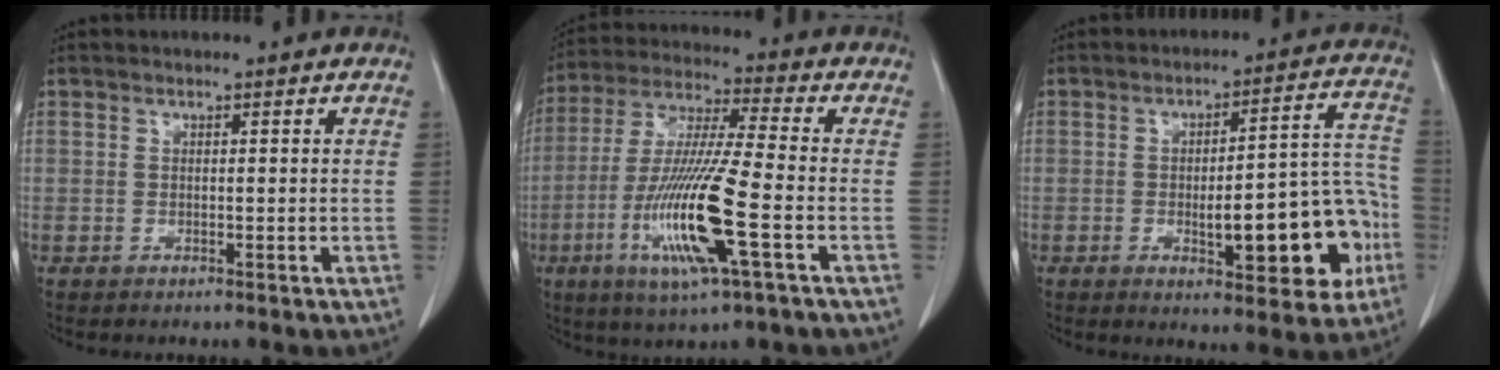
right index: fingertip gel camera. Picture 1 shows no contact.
{"total": 16.0, "force": [-5.0, 0.5, 15.1], "torque": [-0.316, -0.019, -0.093]}
{"total": 15.5, "force": [-4.4, 4.6, 14.2], "torque": [-0.165, 0.037, -0.046]}